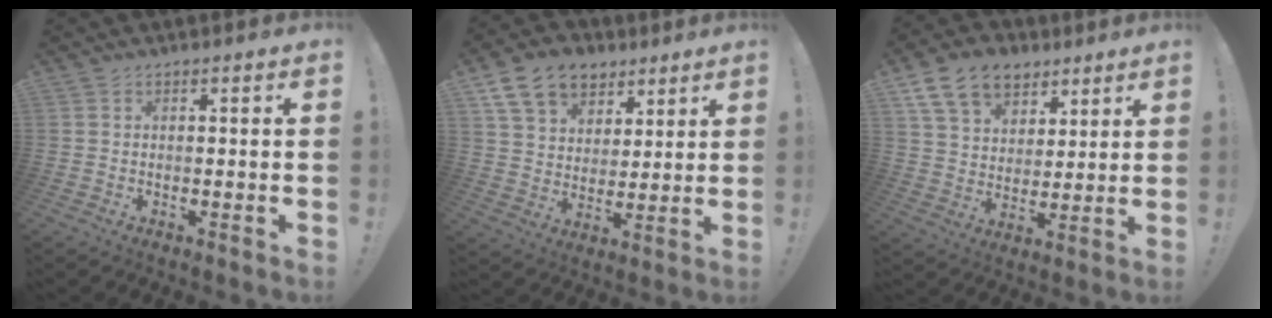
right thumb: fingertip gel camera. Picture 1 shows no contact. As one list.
[{"total": 14.6, "force": [8.2, 10.3, 6.3], "torque": [-0.090, -0.047, 0.155]}, {"total": 14.7, "force": [8.5, 10.1, 6.5], "torque": [-0.101, -0.046, 0.162]}]